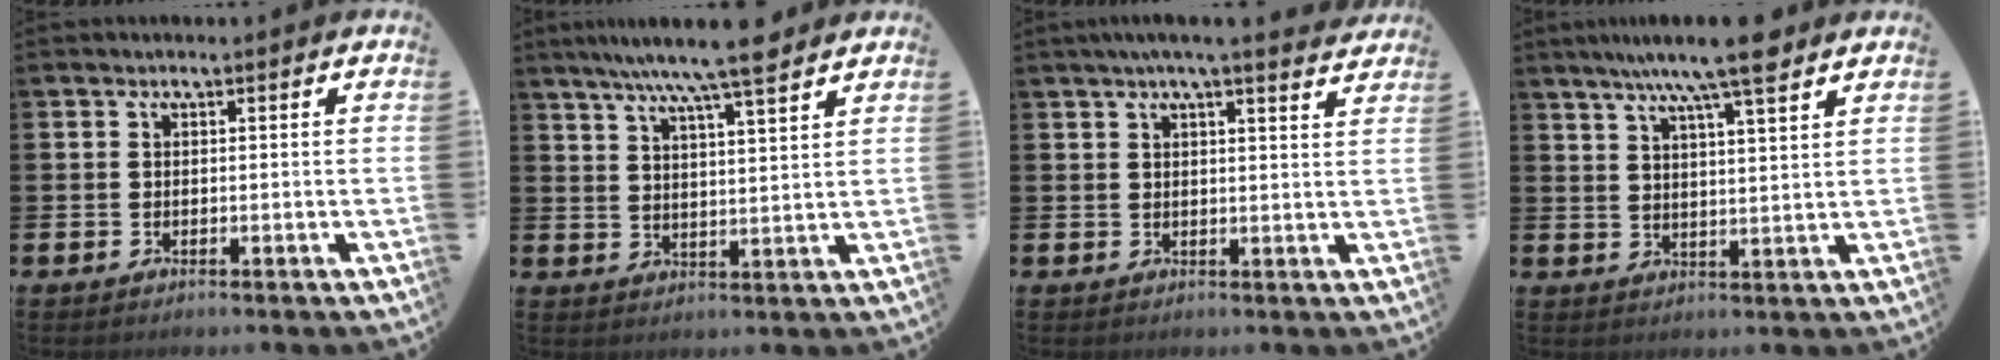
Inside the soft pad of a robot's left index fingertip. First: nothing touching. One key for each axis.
{"total": 8.3, "fx": 7.3, "fy": 0.4, "fz": 3.9, "tx": -0.087, "ty": -0.028, "tz": 0.127}
{"total": 4.1, "fx": 3.7, "fy": -0.5, "fz": 1.7, "tx": -0.035, "ty": -0.016, "tz": 0.063}
{"total": 8.8, "fx": 7.4, "fy": 0.9, "fz": 4.6, "tx": -0.091, "ty": -0.027, "tz": 0.128}